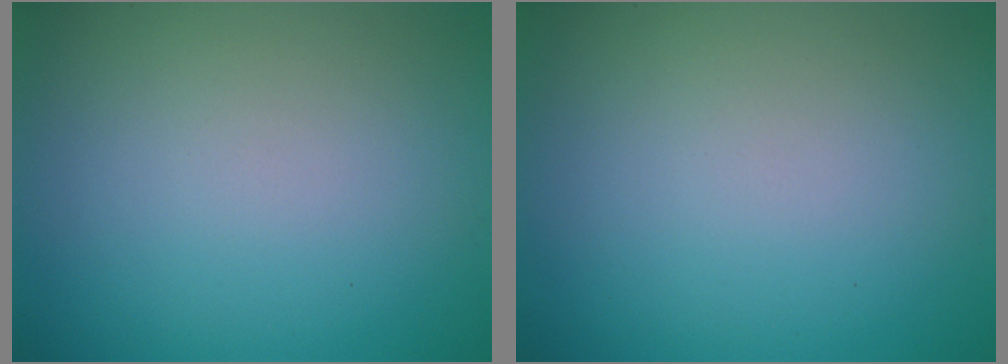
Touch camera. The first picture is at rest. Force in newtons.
{"total": 0.0}